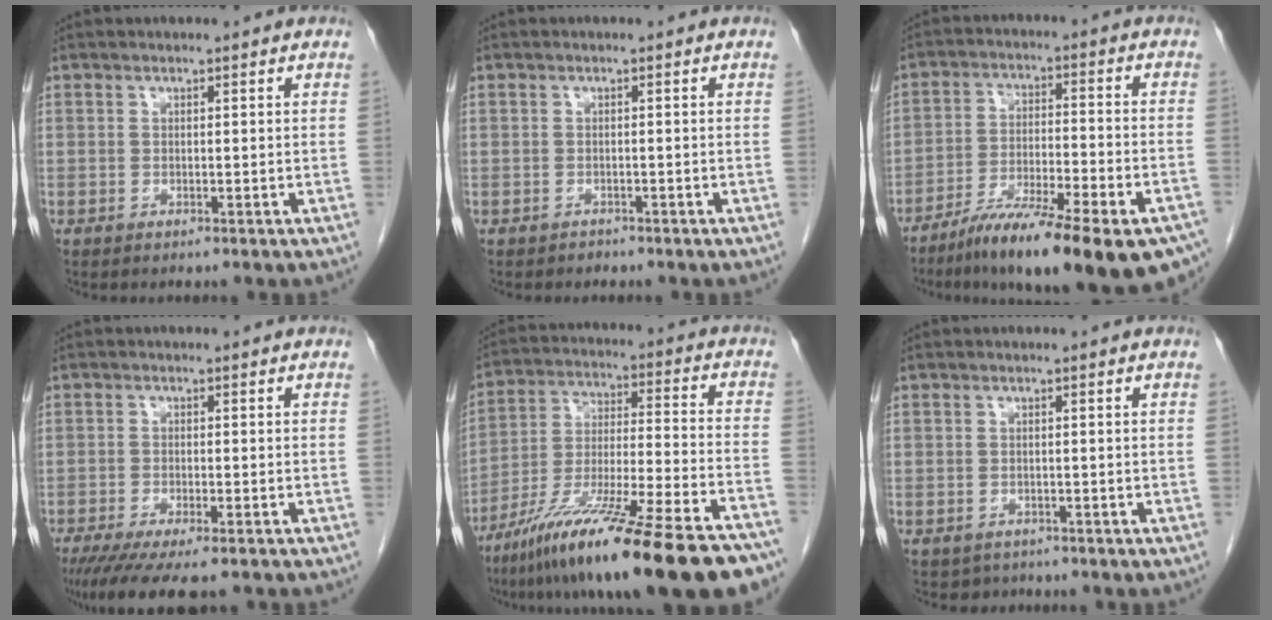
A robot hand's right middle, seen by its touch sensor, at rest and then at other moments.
{"total": 0.8, "force": [-0.6, 0.4, -0.1], "torque": [-0.006, 0.001, -0.013]}
{"total": 22.6, "force": [-16.5, 4.0, 14.8], "torque": [-0.169, -0.013, -0.249]}
{"total": 10.2, "force": [-8.1, 1.8, 6.0], "torque": [-0.086, -0.018, -0.124]}
{"total": 27.7, "force": [-20.6, 1.9, 18.5], "torque": [-0.241, -0.027, -0.336]}
{"total": 1.9, "force": [-1.4, 1.2, -0.2], "torque": [-0.004, 0.003, -0.021]}